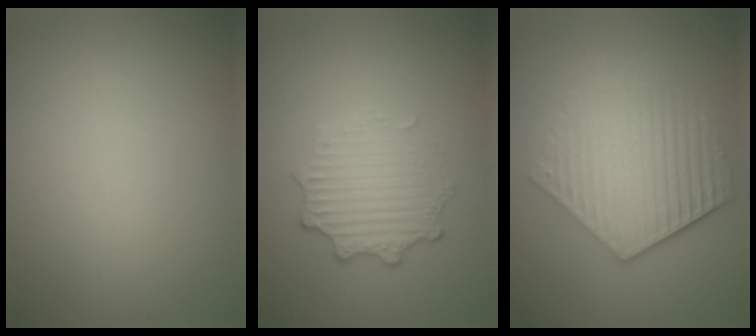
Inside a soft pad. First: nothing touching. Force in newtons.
{"total": 3.6, "press": 2.8, "slide": 2.2}
{"total": 6.1, "press": 4.4, "slide": 4.2}